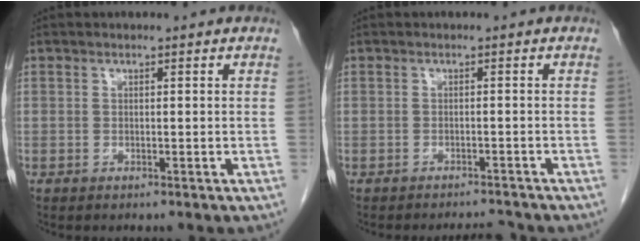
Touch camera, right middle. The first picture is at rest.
{"total": 3.5, "force": [-3.5, 0.0, 0.3], "torque": [-0.005, -0.008, -0.049]}